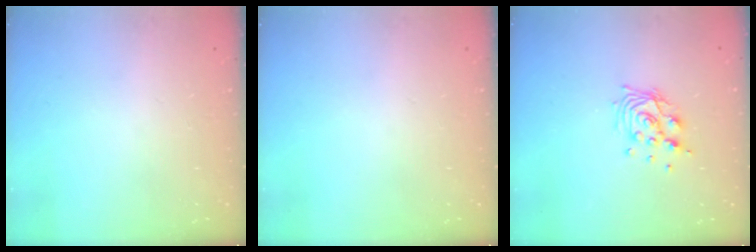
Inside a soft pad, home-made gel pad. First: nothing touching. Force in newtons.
{"total": 0.0}
{"total": 9.9, "press": 9.8, "slide": 1.5}